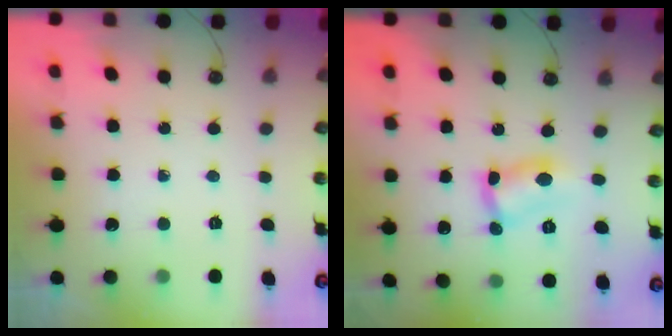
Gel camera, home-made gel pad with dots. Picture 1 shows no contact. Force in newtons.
{"total": 6.3, "press": 6.3, "slide": 0.5}